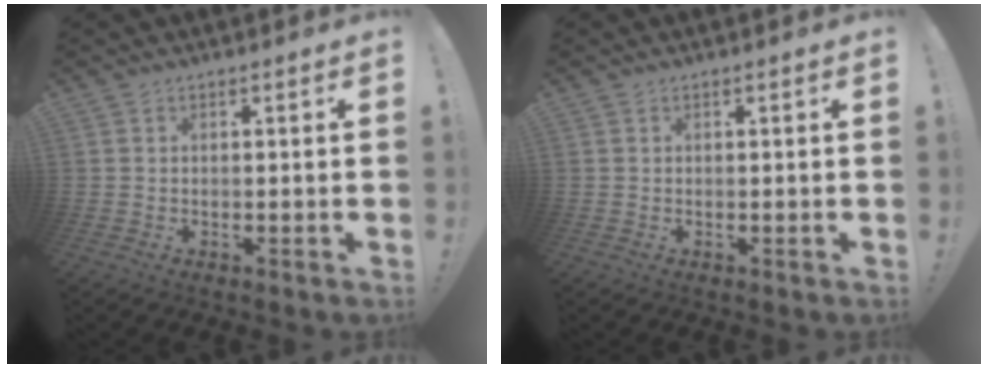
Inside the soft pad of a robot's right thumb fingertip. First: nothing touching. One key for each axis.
{"total": 0.0}